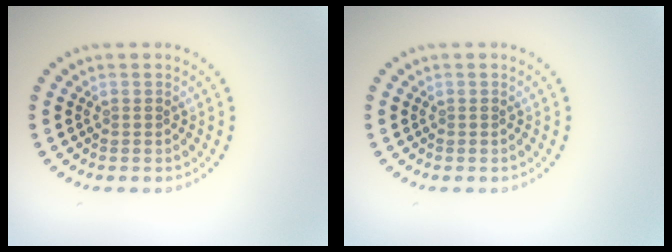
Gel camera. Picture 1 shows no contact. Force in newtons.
{"total": 0.0}